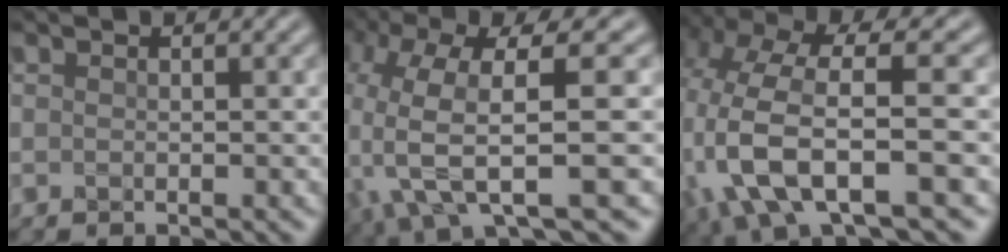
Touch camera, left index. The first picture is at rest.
{"total": 9.4, "force": [0.6, 3.8, 8.5], "torque": [-0.189, -0.018, 0.026]}
{"total": 8.5, "force": [-2.0, 3.4, 7.5], "torque": [-0.163, 0.006, -0.043]}